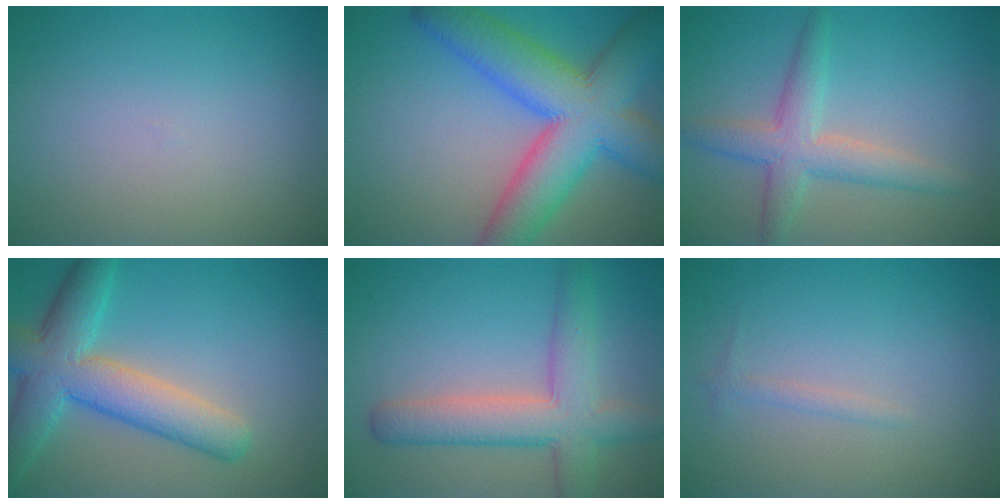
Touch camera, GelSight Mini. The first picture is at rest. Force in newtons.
{"total": 11.3, "press": 11.3, "slide": 0.4}
{"total": 4.2, "press": 4.2, "slide": 0.1}
{"total": 7.5, "press": 7.5, "slide": 0.4}
{"total": 6.2, "press": 6.2, "slide": 0.2}
{"total": 0.8, "press": 0.8, "slide": 0.0}